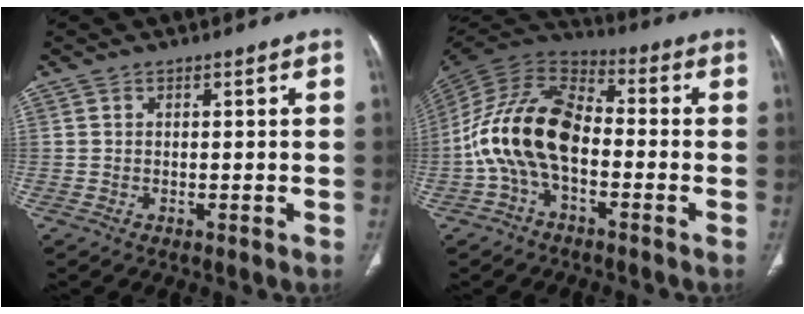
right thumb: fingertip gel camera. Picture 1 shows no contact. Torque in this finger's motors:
{"motor_torque": [2.52, 2.49, 1.91, -0.86, 0.23]}